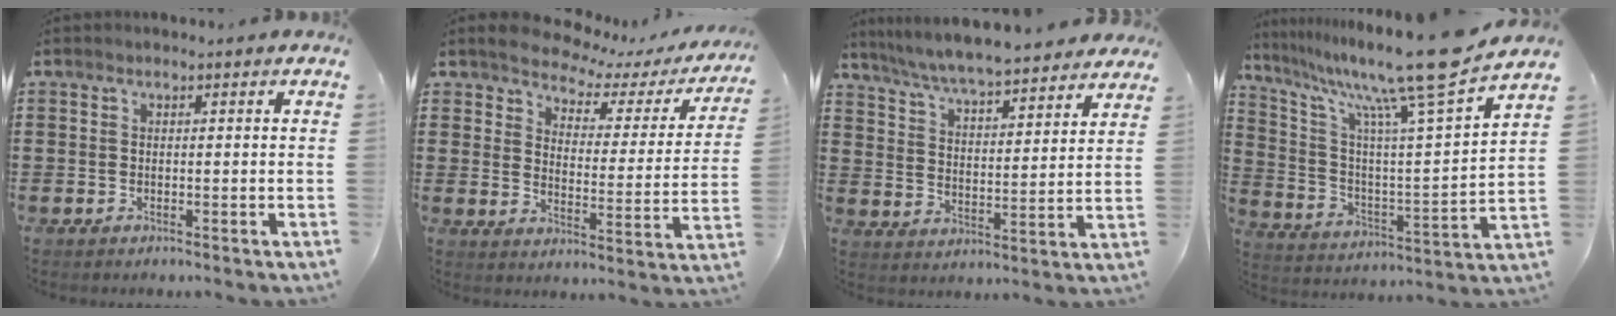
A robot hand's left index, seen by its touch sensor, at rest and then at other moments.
{"total": 4.2, "force": [4.0, 1.0, 0.9], "torque": [-0.045, -0.028, 0.063]}
{"total": 6.2, "force": [6.0, 0.1, 1.6], "torque": [-0.059, -0.040, 0.104]}
{"total": 15.4, "force": [12.1, 0.1, 9.6], "torque": [-0.194, -0.077, 0.187]}